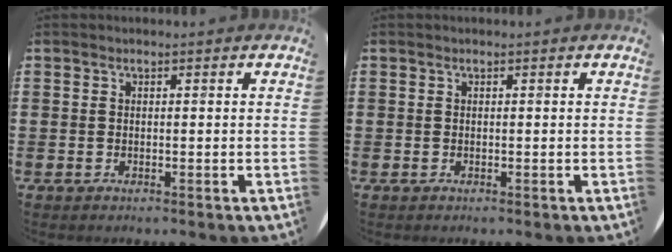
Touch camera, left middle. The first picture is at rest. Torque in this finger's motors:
{"motor_torque": [0.00, 0.00, 0.00, 0.00]}